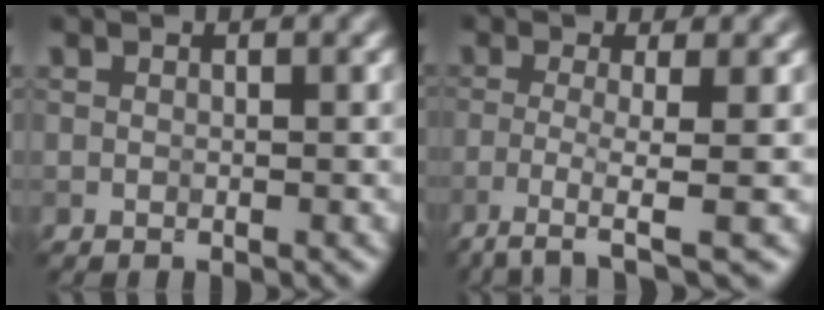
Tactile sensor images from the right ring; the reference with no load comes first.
{"total": 3.9, "force": [-2.0, 0.5, 3.3], "torque": [-0.062, -0.005, -0.049]}